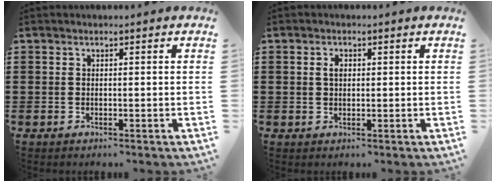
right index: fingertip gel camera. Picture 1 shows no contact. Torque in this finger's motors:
{"motor_torque": [0.54, 0.26, 0.12, 0.05]}